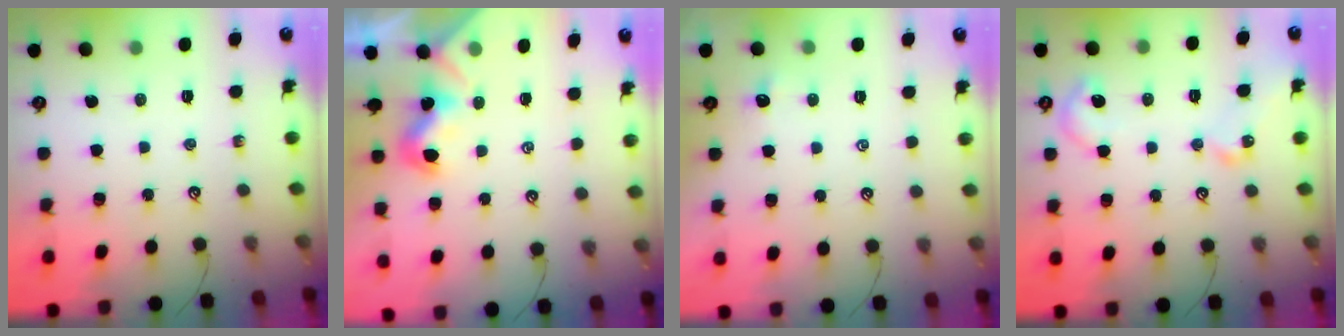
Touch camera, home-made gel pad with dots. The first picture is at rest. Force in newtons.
{"total": 1.3, "press": 1.3, "slide": 0.3}
{"total": 3.0, "press": 2.9, "slide": 0.3}
{"total": 9.6, "press": 9.6, "slide": 0.9}